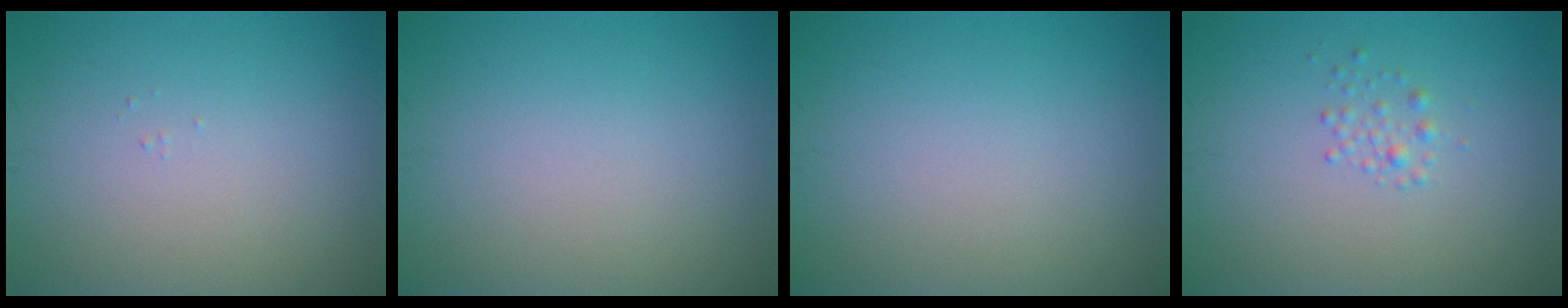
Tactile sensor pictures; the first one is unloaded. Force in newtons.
{"total": 0.0}
{"total": 0.0}
{"total": 1.1, "press": 1.1, "slide": 0.1}